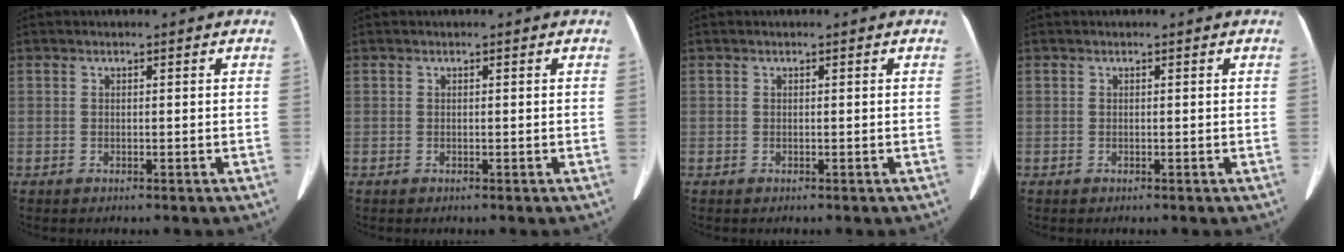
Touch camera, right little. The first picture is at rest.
{"total": 0.0}
{"total": 0.0}
{"total": 0.0}